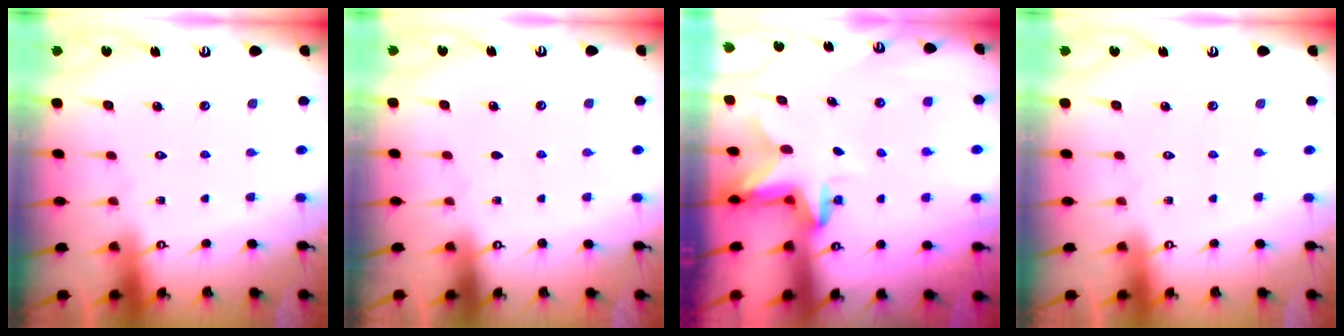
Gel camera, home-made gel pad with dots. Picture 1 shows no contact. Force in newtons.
{"total": 0.0}
{"total": 2.8, "press": 2.8, "slide": 0.5}
{"total": 0.0}